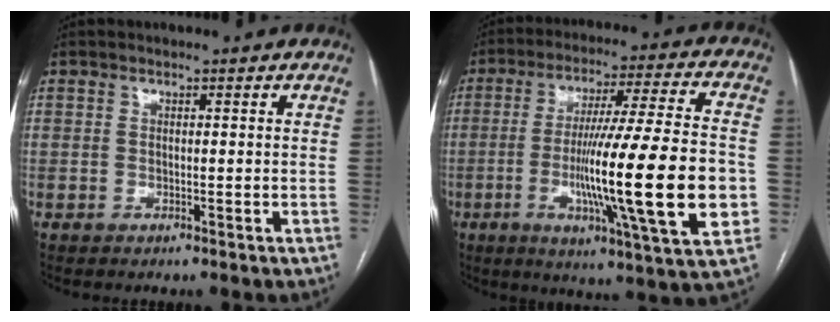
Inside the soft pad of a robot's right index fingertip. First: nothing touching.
{"total": 22.5, "force": [-4.5, 0.3, 22.0], "torque": [-0.332, -0.015, -0.075]}